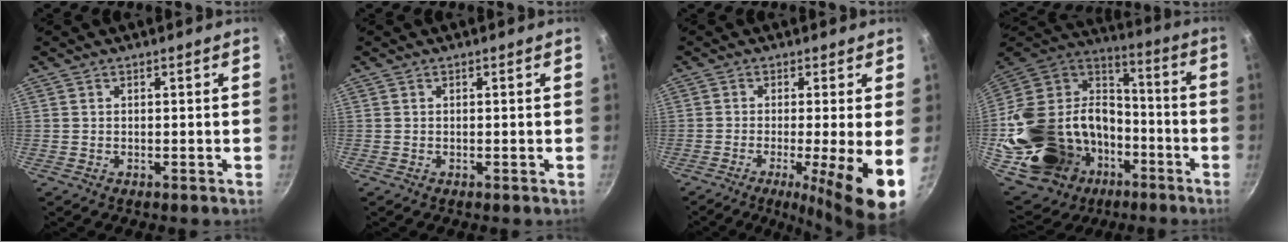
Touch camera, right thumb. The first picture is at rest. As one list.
[{"total": 0.0}, {"total": 11.3, "force": [-2.6, 1.1, 11.0], "torque": [-0.165, -0.012, -0.039]}, {"total": 33.3, "force": [-11.8, 24.7, 18.9], "torque": [-0.309, 0.081, -0.182]}]